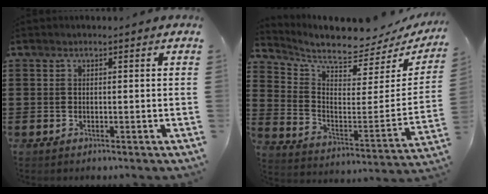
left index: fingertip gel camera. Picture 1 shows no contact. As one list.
[{"total": 6.8, "force": [6.3, 0.8, 2.4], "torque": [-0.073, -0.066, 0.104]}]